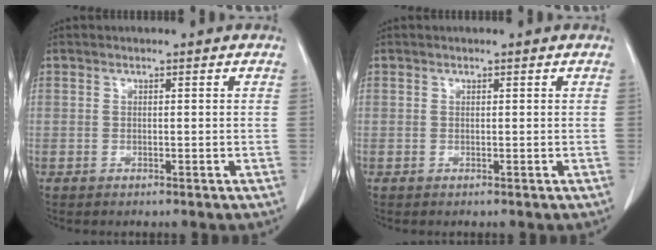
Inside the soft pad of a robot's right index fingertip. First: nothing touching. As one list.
[{"total": 0.0}]